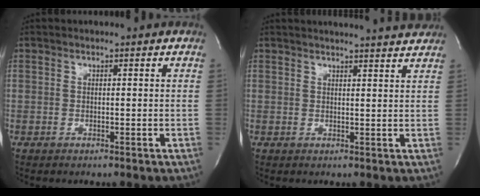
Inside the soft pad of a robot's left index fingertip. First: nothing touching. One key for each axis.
{"total": 10.4, "fx": 9.9, "fy": 0.0, "fz": 3.2, "tx": -0.047, "ty": 0.001, "tz": 0.108}